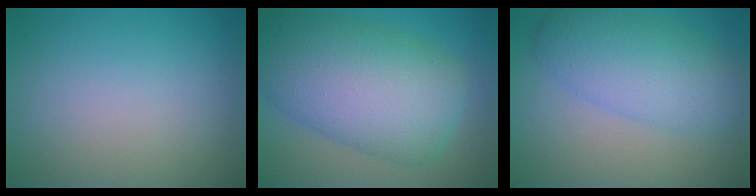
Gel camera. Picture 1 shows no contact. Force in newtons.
{"total": 11.7, "press": 11.7, "slide": 0.2}
{"total": 5.8, "press": 5.7, "slide": 0.2}